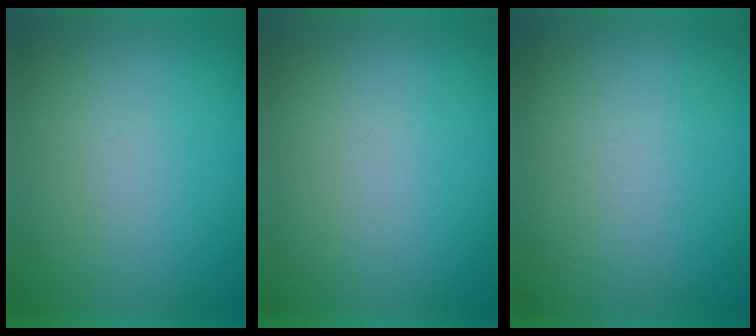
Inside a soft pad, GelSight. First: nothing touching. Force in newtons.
{"total": 1.1}
{"total": 3.6}